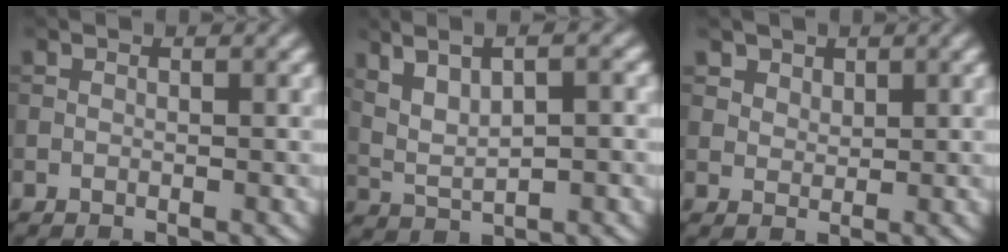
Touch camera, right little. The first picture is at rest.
{"total": 7.7, "force": [2.9, 3.1, 6.5], "torque": [-0.122, 0.028, 0.054]}
{"total": 2.8, "force": [1.9, 1.8, 1.0], "torque": [-0.030, -0.007, 0.040]}